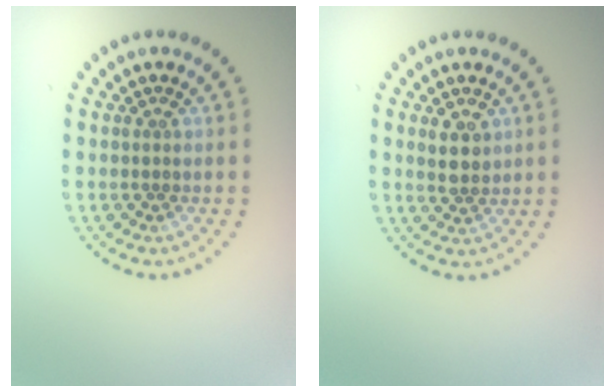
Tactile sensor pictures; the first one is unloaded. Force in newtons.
{"total": 2.1, "press": 2.0, "slide": 0.7}